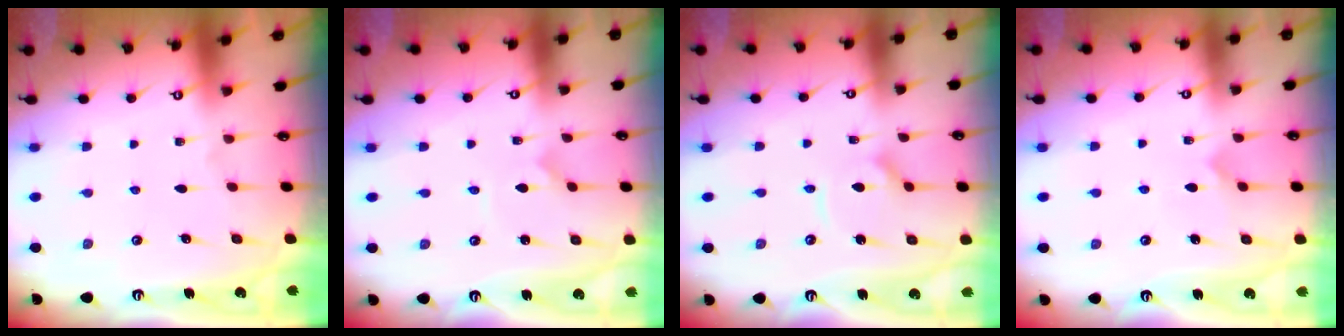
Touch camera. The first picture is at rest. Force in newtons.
{"total": 0.0}
{"total": 5.5, "press": 5.5, "slide": 0.7}
{"total": 5.8, "press": 5.8, "slide": 0.4}